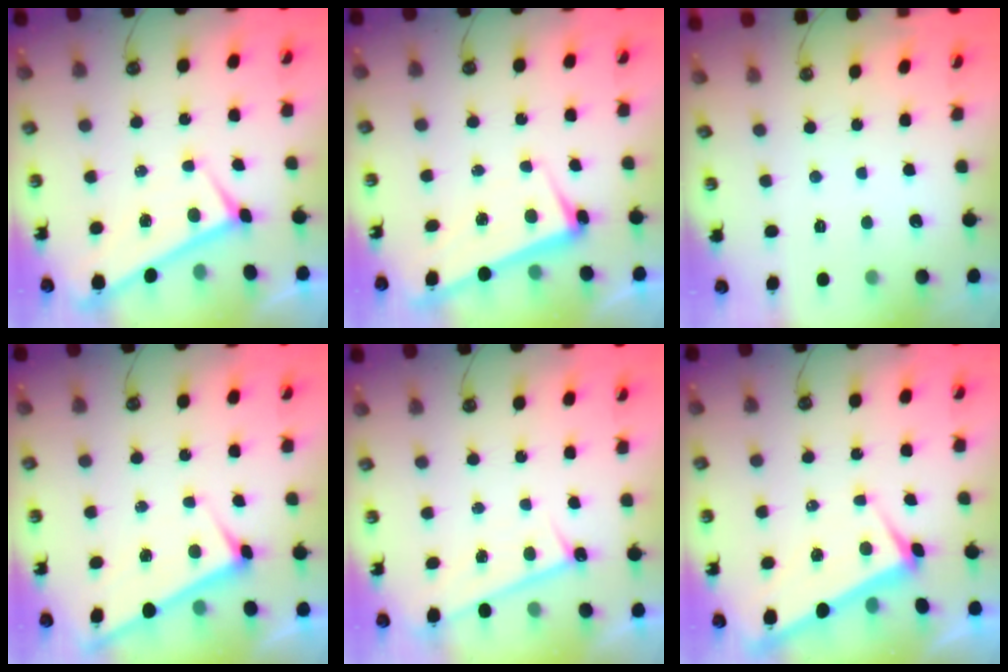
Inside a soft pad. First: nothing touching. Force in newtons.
{"total": 2.5, "press": 2.4, "slide": 0.7}
{"total": 0.0}
{"total": 3.4, "press": 3.4, "slide": 0.4}
{"total": 0.6, "press": 0.1, "slide": 0.6}
{"total": 3.8, "press": 3.8, "slide": 0.2}